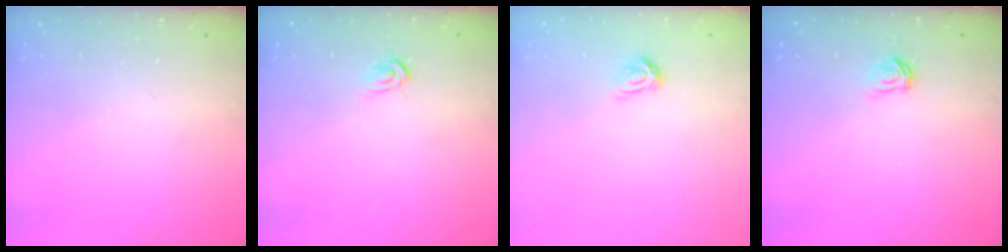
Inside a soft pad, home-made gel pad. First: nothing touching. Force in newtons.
{"total": 3.0, "press": 3.0, "slide": 0.1}
{"total": 3.8, "press": 3.8, "slide": 0.4}
{"total": 2.8, "press": 2.7, "slide": 0.3}